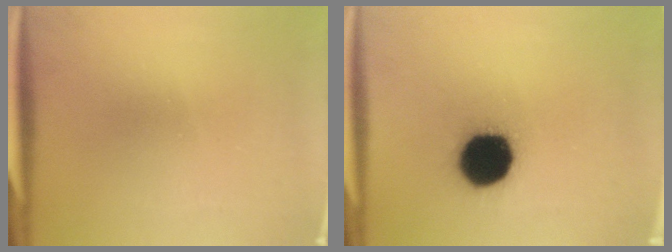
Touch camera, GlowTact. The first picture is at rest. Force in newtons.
{"total": 15.1}